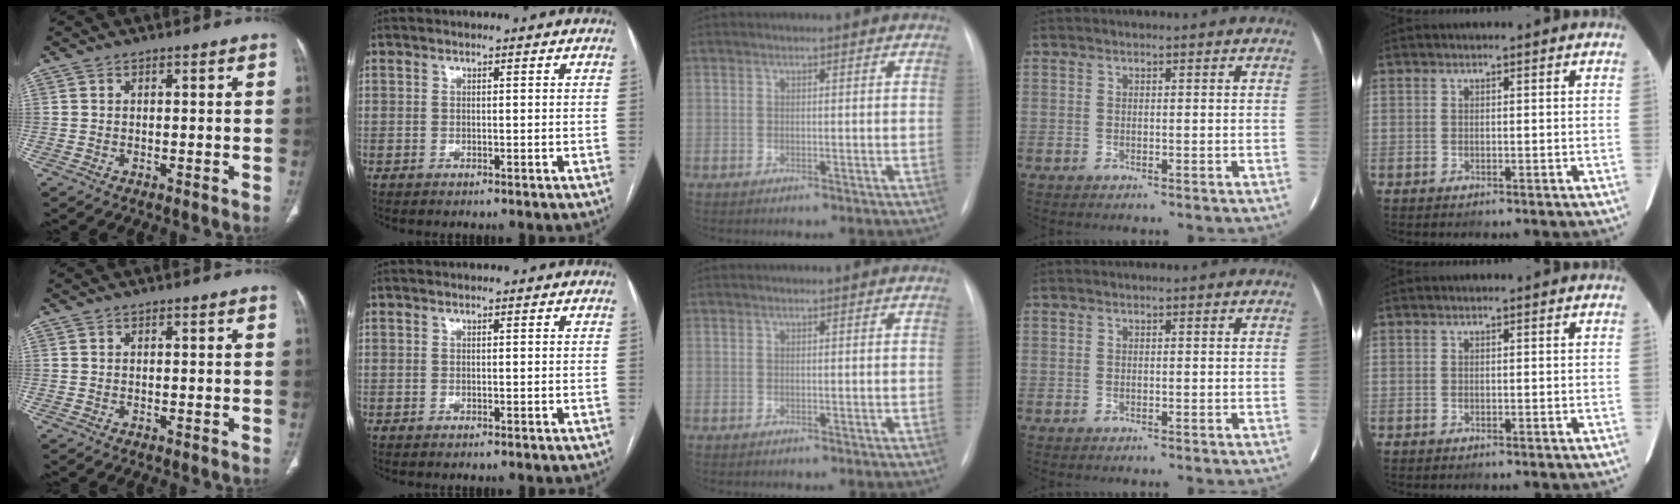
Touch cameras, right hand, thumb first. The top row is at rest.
{}